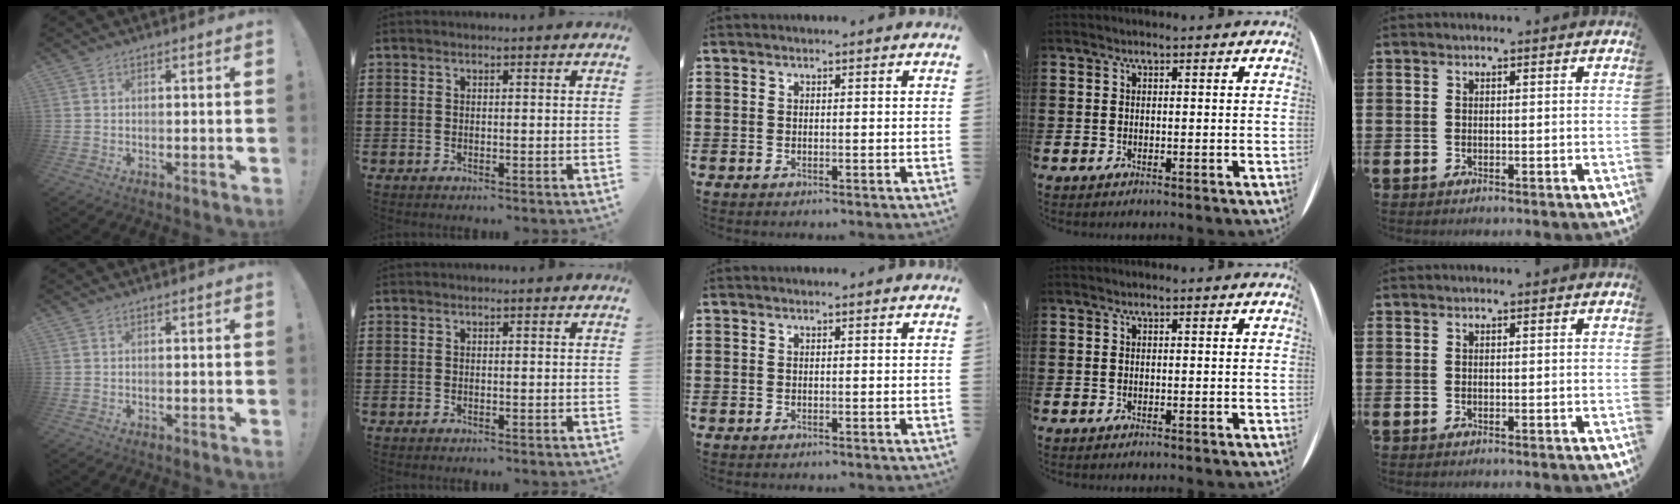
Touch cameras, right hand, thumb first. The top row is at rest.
{}